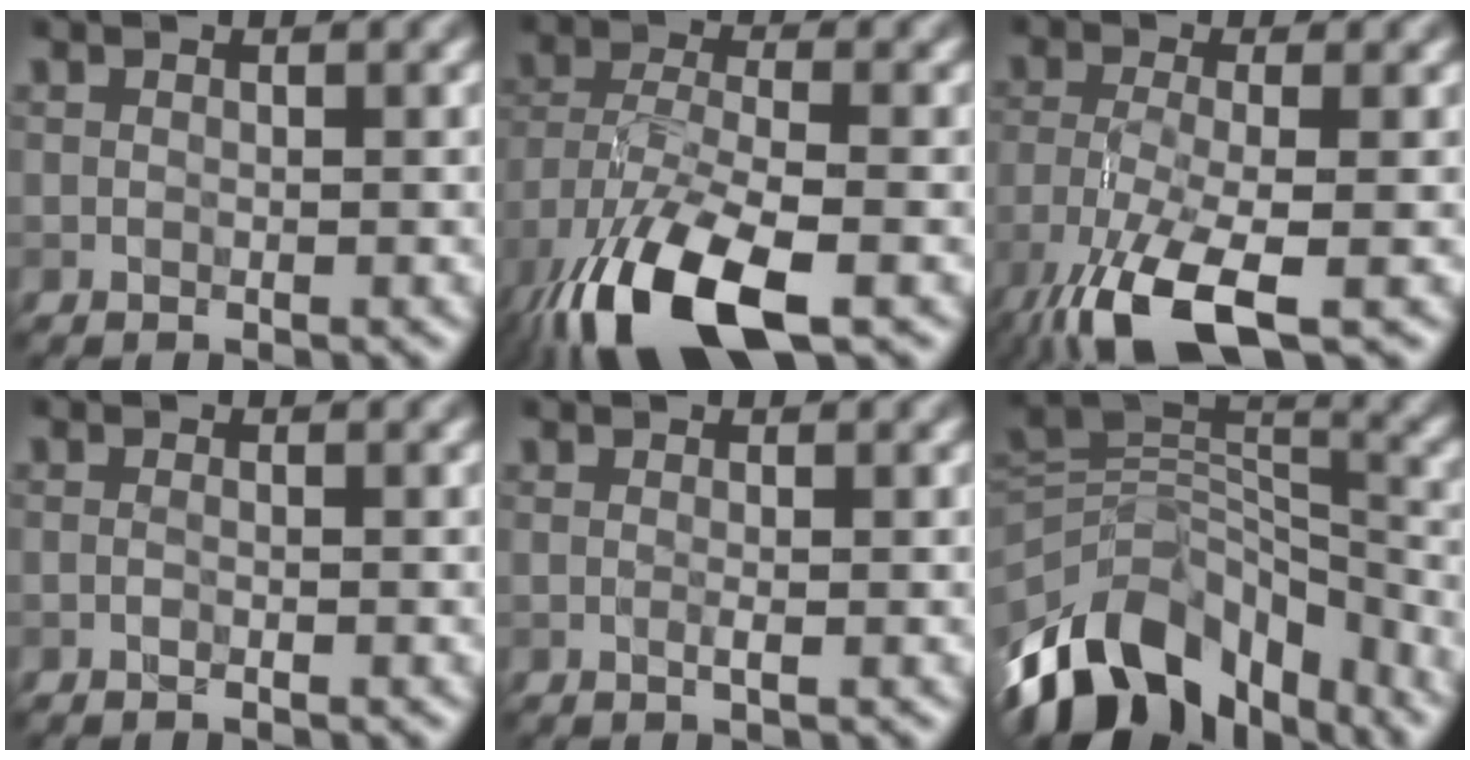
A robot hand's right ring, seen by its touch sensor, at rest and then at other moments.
{"total": 11.8, "force": [-6.6, 4.7, 8.6], "torque": [-0.184, -0.025, -0.124]}
{"total": 8.9, "force": [-5.4, 2.5, 6.6], "torque": [-0.148, -0.023, -0.107]}
{"total": 0.8, "force": [-0.2, 0.4, 0.7], "torque": [-0.003, -0.011, -0.011]}
{"total": 0.8, "force": [-0.1, 0.2, 0.8], "torque": [-0.013, -0.004, -0.004]}
{"total": 12.7, "force": [-7.4, 7.5, 7.2], "torque": [-0.149, 0.012, -0.130]}